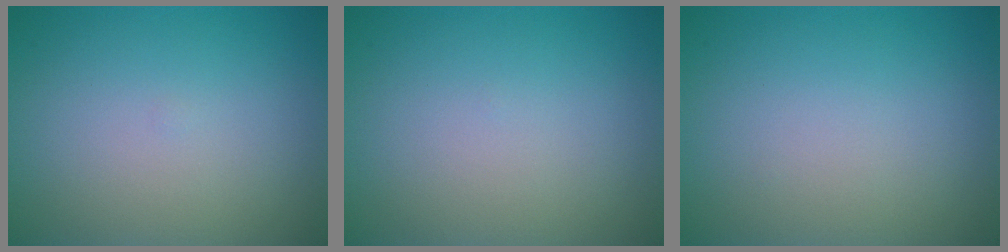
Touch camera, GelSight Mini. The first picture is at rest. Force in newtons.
{"total": 0.0}
{"total": 0.0}